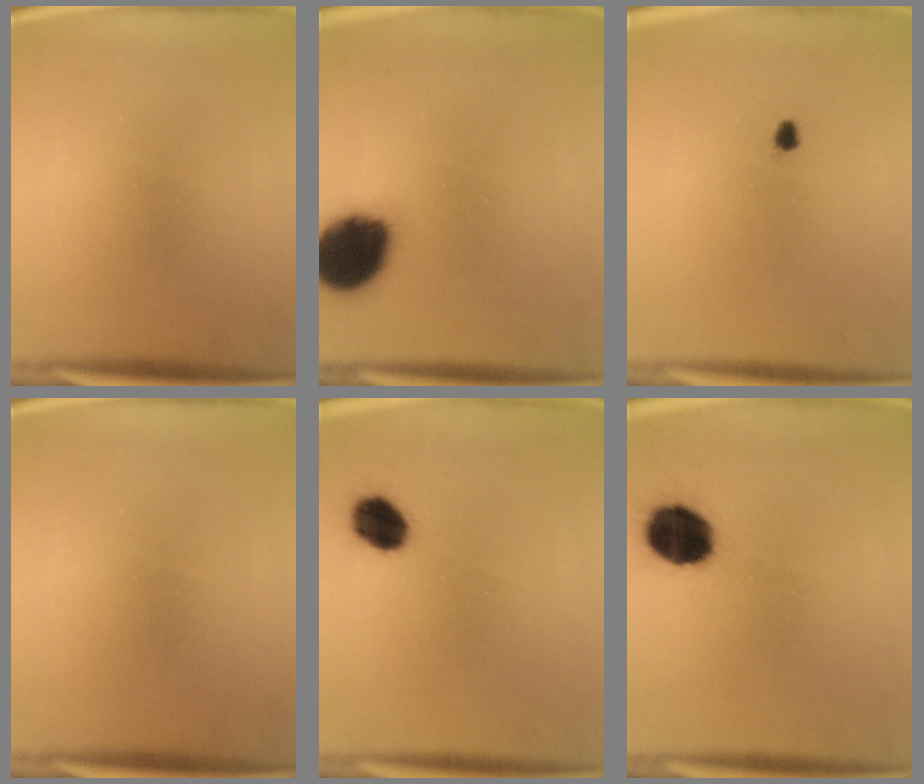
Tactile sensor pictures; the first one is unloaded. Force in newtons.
{"total": 15.9}
{"total": 0.9}
{"total": 0.0}
{"total": 8.6}
{"total": 14.4}